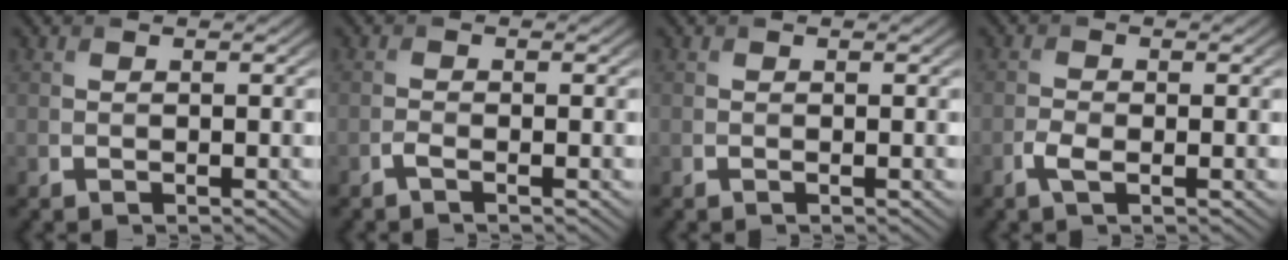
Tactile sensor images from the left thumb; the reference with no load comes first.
{"total": 1.0, "force": [-0.7, 0.2, 0.7], "torque": [-0.015, 0.002, -0.016]}
{"total": 0.0}
{"total": 2.0, "force": [-0.9, 0.8, 1.5], "torque": [-0.036, -0.001, -0.022]}